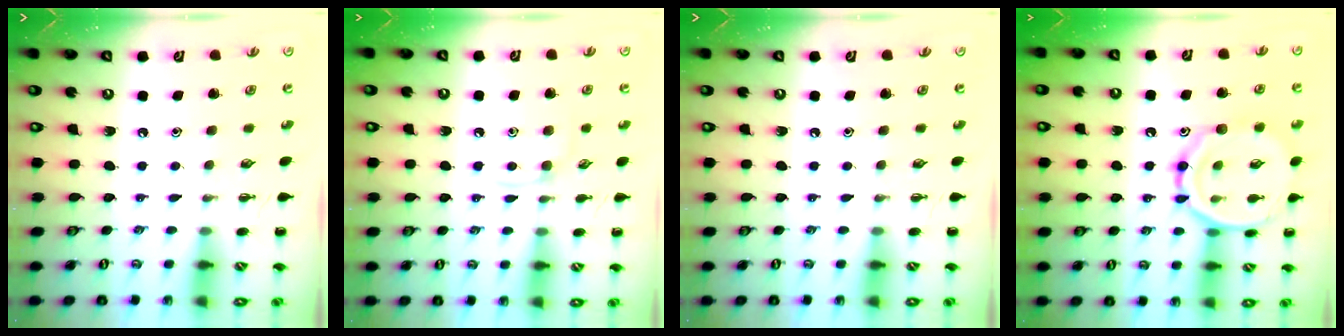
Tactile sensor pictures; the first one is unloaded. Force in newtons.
{"total": 2.8, "press": 2.7, "slide": 0.9}
{"total": 0.0}
{"total": 14.3, "press": 14.2, "slide": 0.8}